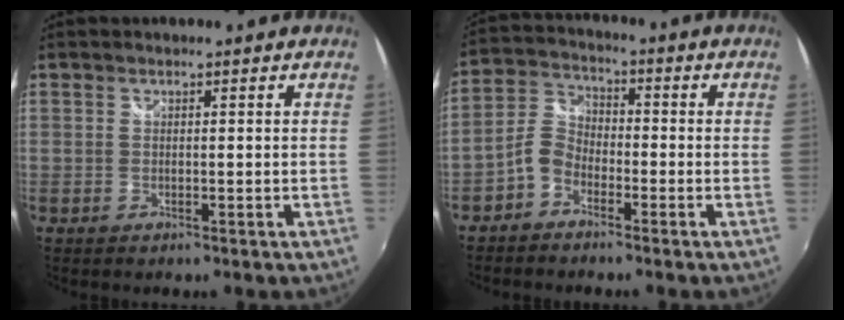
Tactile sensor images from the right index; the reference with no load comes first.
{"total": 5.4, "force": [-3.4, 3.5, 2.4], "torque": [-0.054, 0.017, -0.075]}